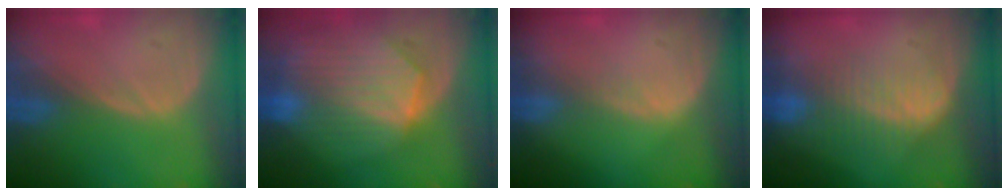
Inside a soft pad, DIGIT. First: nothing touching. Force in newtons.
{"total": 10.2, "press": 9.0, "slide": 4.9}
{"total": 0.9, "press": 0.9, "slide": 0.1}
{"total": 7.1, "press": 6.5, "slide": 2.9}